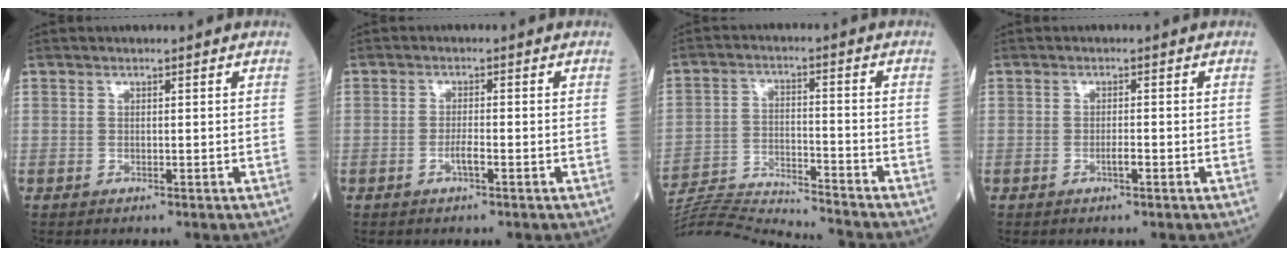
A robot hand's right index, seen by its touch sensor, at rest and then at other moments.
{"total": 1.8, "force": [-0.9, 0.1, 1.6], "torque": [-0.030, 0.001, -0.017]}
{"total": 16.6, "force": [-16.1, -1.6, 3.7], "torque": [-0.067, -0.006, -0.259]}
{"total": 1.3, "force": [-0.6, 0.1, 1.1], "torque": [-0.020, 0.001, -0.012]}